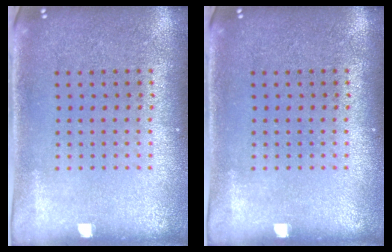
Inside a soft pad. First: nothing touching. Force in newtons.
{"total": 0.0}